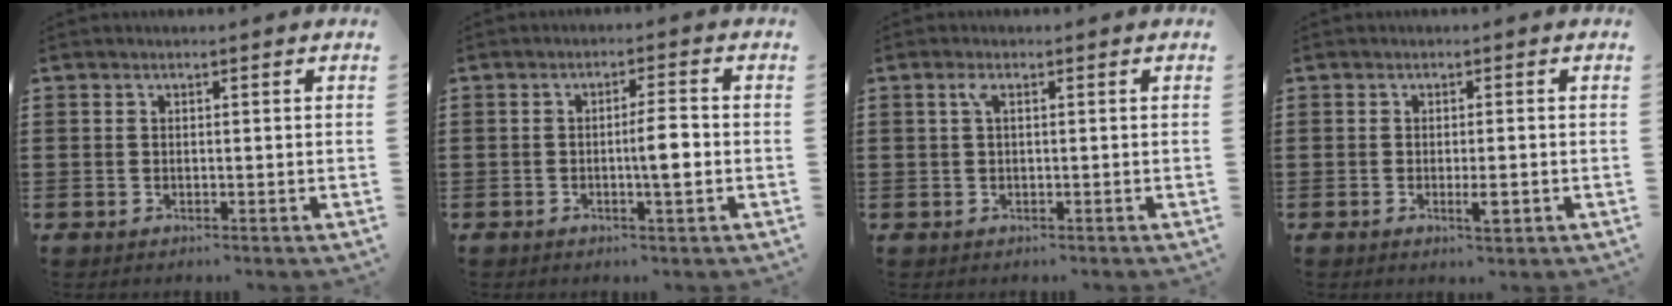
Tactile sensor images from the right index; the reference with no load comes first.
{"total": 4.5, "force": [-0.7, 0.5, 4.4], "torque": [-0.075, -0.001, -0.014]}
{"total": 1.5, "force": [0.3, 0.3, 1.4], "torque": [-0.030, 0.002, 0.004]}
{"total": 2.7, "force": [-0.9, 0.6, 2.5], "torque": [-0.040, -0.001, -0.015]}